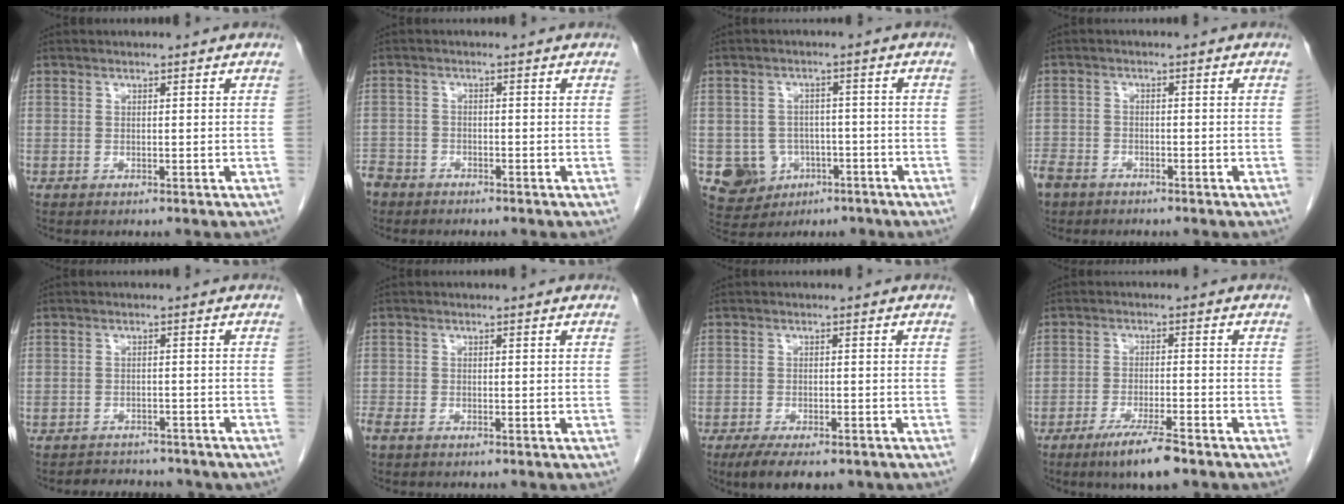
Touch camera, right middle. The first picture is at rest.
{"total": 5.7, "force": [-4.4, 3.5, 1.0], "torque": [-0.025, 0.000, -0.085]}
{"total": 8.4, "force": [-3.4, 7.5, 1.9], "torque": [-0.048, 0.011, -0.039]}
{"total": 6.9, "force": [-5.1, 4.1, 2.3], "torque": [-0.059, -0.002, -0.092]}
{"total": 7.7, "force": [-6.8, 2.9, 2.1], "torque": [-0.033, 0.006, -0.079]}
{"total": 2.9, "force": [-2.2, 1.2, 1.6], "torque": [-0.034, -0.008, -0.037]}
{"total": 8.2, "force": [-5.9, 2.9, 4.8], "torque": [-0.070, -0.010, -0.086]}
{"total": 7.2, "force": [-5.0, 0.6, 5.2], "torque": [-0.096, -0.014, -0.086]}